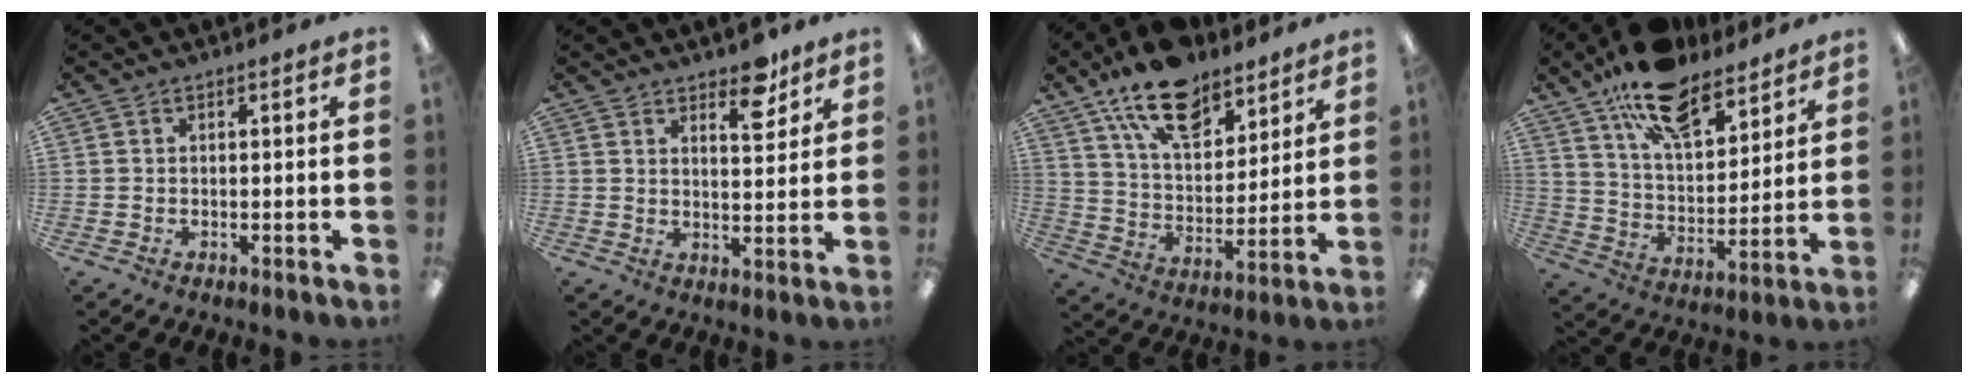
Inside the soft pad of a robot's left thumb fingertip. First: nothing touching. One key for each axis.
{"total": 7.6, "fx": 5.5, "fy": 3.2, "fz": 4.1, "tx": -0.031, "ty": -0.037, "tz": 0.088}
{"total": 17.1, "fx": 12.2, "fy": 8.4, "fz": 8.5, "tx": -0.145, "ty": -0.061, "tz": 0.220}
{"total": 16.6, "fx": 12.4, "fy": 7.2, "fz": 8.3, "tx": -0.141, "ty": -0.066, "tz": 0.221}